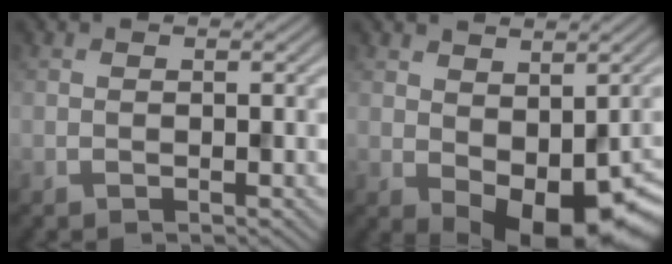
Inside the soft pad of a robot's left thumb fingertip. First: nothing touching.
{"total": 9.2, "force": [-1.6, 5.4, 7.3], "torque": [-0.104, -0.034, -0.003]}